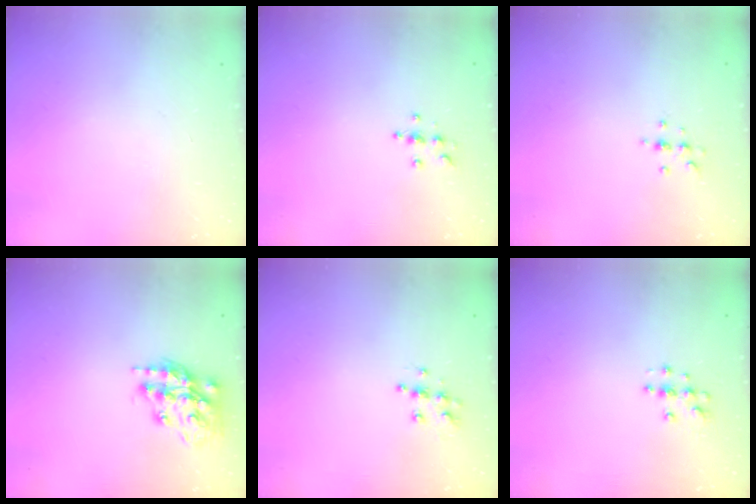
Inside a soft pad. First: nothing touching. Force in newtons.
{"total": 4.6, "press": 4.5, "slide": 0.5}
{"total": 3.3, "press": 3.2, "slide": 0.4}
{"total": 15.5, "press": 15.5, "slide": 1.1}
{"total": 6.6, "press": 6.6, "slide": 0.3}
{"total": 3.7, "press": 3.7, "slide": 0.2}